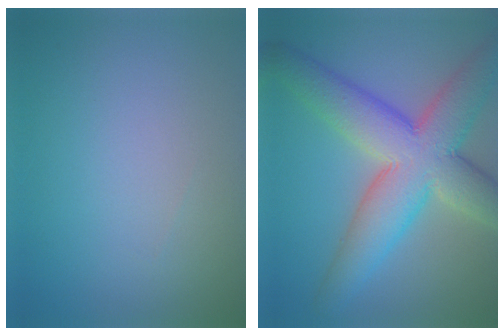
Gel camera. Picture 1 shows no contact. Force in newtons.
{"total": 10.1, "press": 10.1, "slide": 0.5}